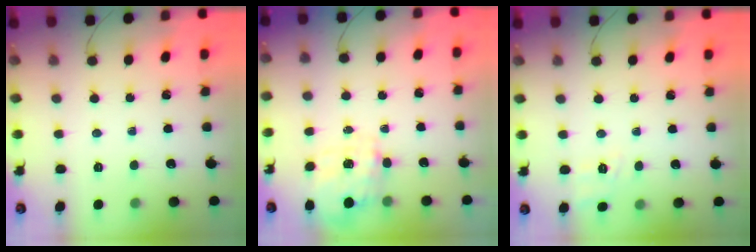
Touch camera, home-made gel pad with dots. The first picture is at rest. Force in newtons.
{"total": 3.6, "press": 3.5, "slide": 1.0}
{"total": 3.4, "press": 3.0, "slide": 1.7}